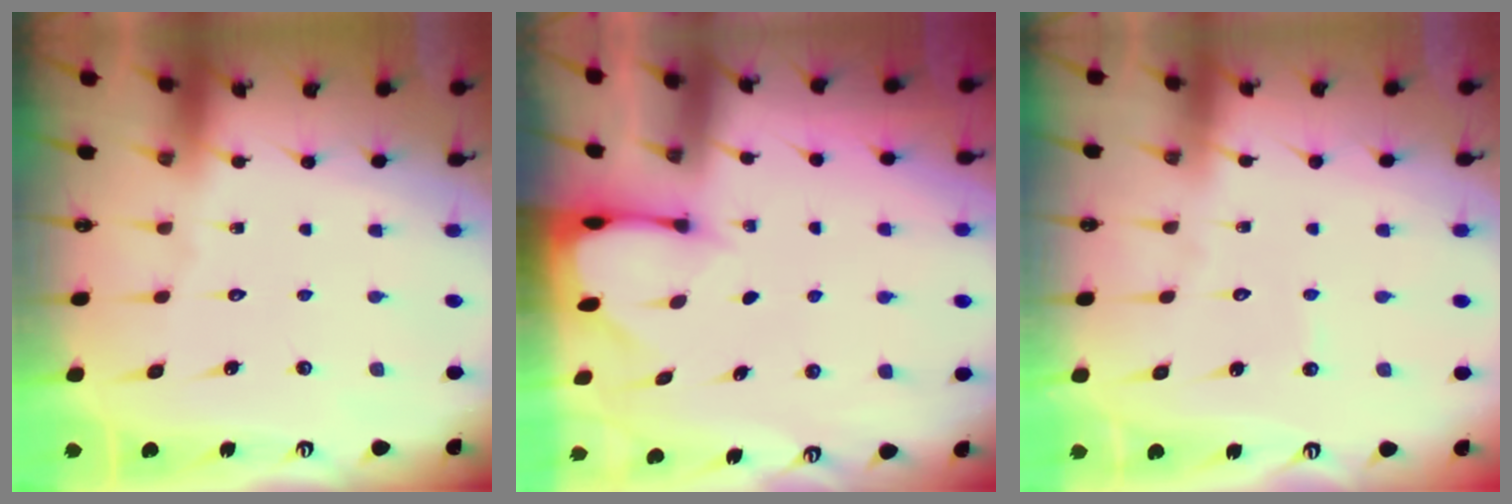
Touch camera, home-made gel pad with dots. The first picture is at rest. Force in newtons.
{"total": 2.1, "press": 2.1, "slide": 0.1}
{"total": 2.6, "press": 2.6, "slide": 0.2}